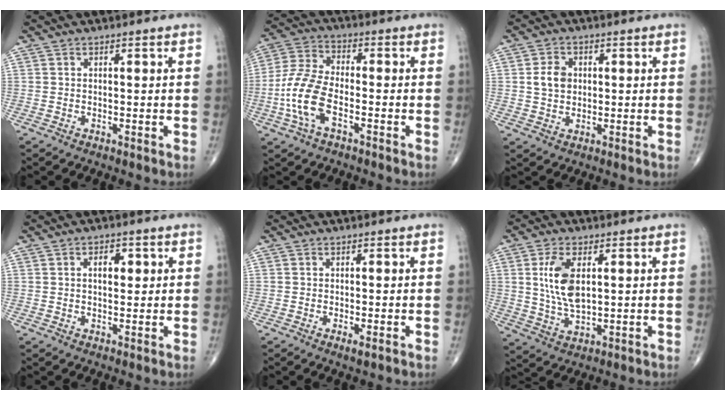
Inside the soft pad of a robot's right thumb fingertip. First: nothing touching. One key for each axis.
{"total": 10.9, "fx": -3.5, "fy": 5.2, "fz": 8.9, "tx": -0.195, "ty": 0.025, "tz": -0.074}
{"total": 4.9, "fx": 0.6, "fy": 3.8, "fz": 2.9, "tx": -0.041, "ty": 0.001, "tz": 0.010}
{"total": 4.2, "fx": 1.2, "fy": 2.3, "fz": 3.3, "tx": -0.039, "ty": -0.003, "tz": 0.016}
{"total": 1.3, "fx": -0.3, "fy": 0.3, "fz": 1.2, "tx": -0.025, "ty": -0.006, "tz": -0.006}
{"total": 9.4, "fx": 2.1, "fy": 4.7, "fz": 7.9, "tx": -0.153, "ty": -0.012, "tz": 0.044}